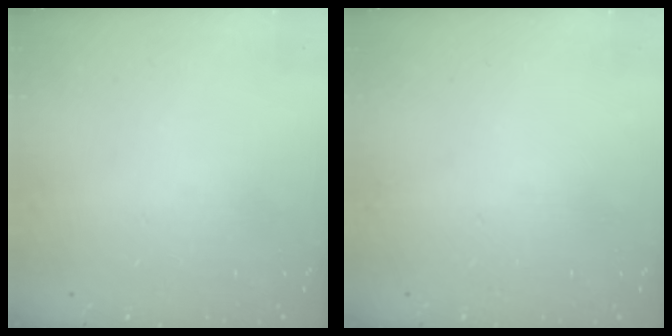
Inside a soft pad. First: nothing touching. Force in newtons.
{"total": 0.0}